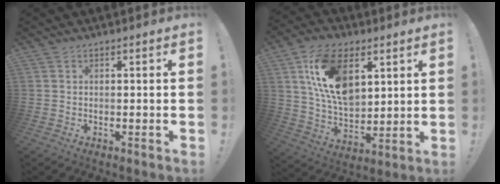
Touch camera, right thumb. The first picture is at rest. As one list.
[{"total": 18.3, "force": [7.5, 11.0, 12.5], "torque": [-0.235, -0.018, 0.137]}]